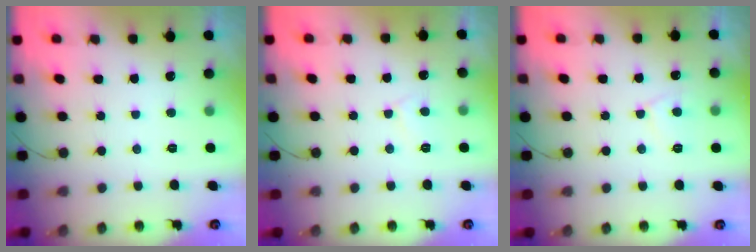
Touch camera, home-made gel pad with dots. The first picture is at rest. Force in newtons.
{"total": 2.9, "press": 2.9, "slide": 0.3}
{"total": 4.5, "press": 4.5, "slide": 0.5}